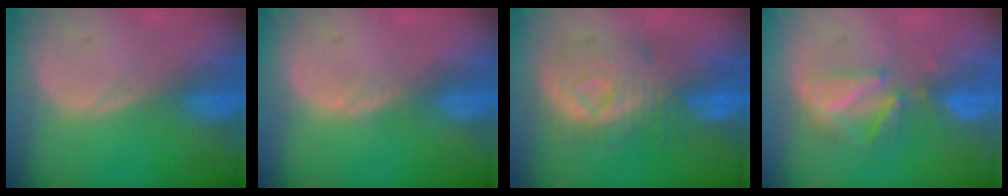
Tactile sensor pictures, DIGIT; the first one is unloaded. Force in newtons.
{"total": 0.8, "press": 0.7, "slide": 0.2}
{"total": 9.4, "press": 9.0, "slide": 2.4}
{"total": 5.7, "press": 5.7, "slide": 0.6}